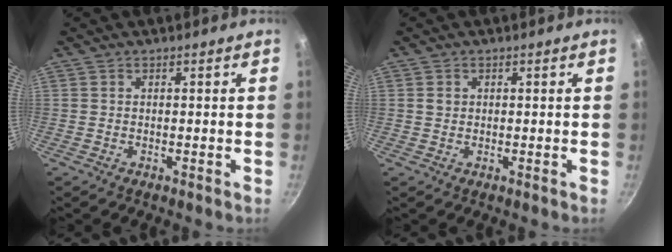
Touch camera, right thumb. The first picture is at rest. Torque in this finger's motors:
{"motor_torque": [0.44, 0.72, 0.15, -0.05, 0.02]}